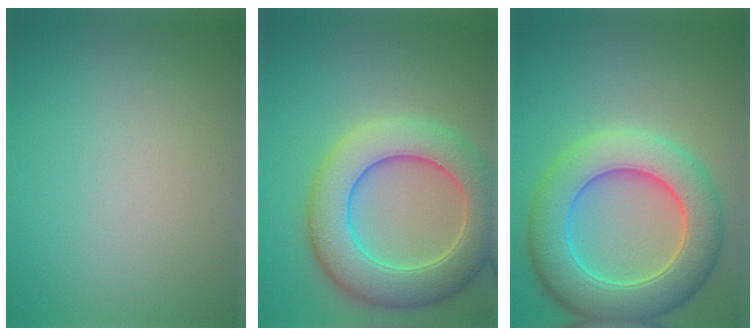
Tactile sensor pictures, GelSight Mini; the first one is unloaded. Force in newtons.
{"total": 8.5, "press": 8.4, "slide": 0.5}
{"total": 8.9, "press": 8.8, "slide": 0.7}